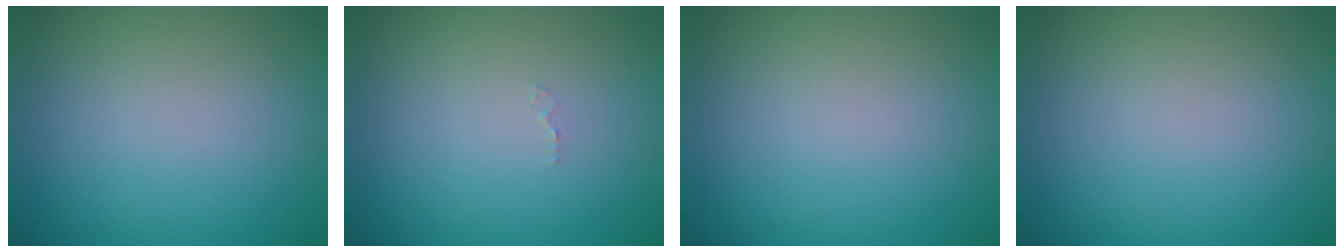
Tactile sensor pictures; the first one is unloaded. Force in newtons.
{"total": 0.5, "press": 0.5, "slide": 0.1}
{"total": 0.0}
{"total": 0.0}